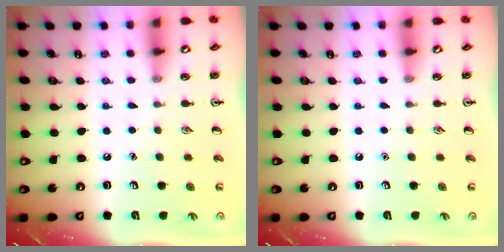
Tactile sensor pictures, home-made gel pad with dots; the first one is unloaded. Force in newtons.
{"total": 0.0}